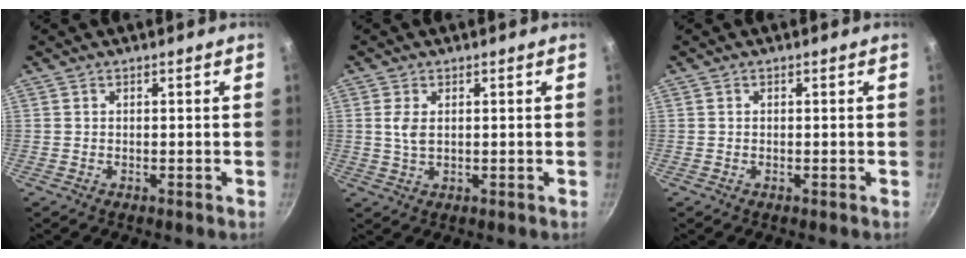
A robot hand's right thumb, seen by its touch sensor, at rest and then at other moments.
{"total": 3.2, "force": [0.7, 1.8, 2.6], "torque": [-0.050, -0.003, 0.016]}
{"total": 0.0}